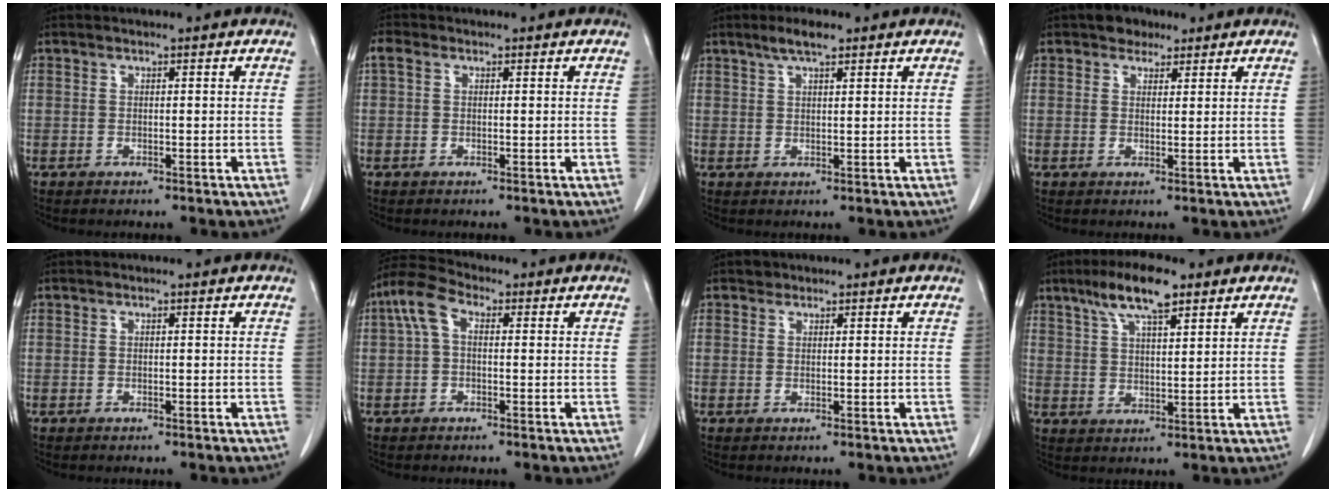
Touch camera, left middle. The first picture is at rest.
{"total": 1.6, "force": [0.6, 1.1, 1.0], "torque": [-0.027, 0.020, 0.012]}
{"total": 3.6, "force": [2.5, 0.7, 2.4], "torque": [-0.049, 0.007, 0.047]}
{"total": 2.3, "force": [1.6, 1.6, 0.4], "torque": [-0.008, 0.005, 0.024]}
{"total": 0.0}
{"total": 5.0, "force": [0.9, 2.5, 4.3], "torque": [-0.093, 0.027, 0.012]}
{"total": 1.0, "force": [0.7, 0.6, 0.0], "torque": [0.003, -0.001, 0.009]}
{"total": 8.9, "force": [5.9, 2.0, 6.3], "torque": [-0.119, 0.013, 0.106]}